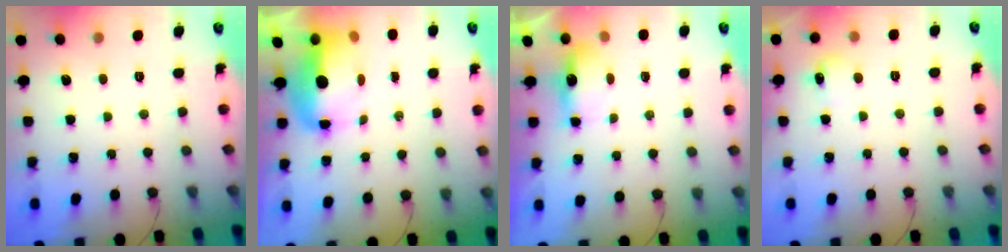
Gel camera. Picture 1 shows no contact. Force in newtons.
{"total": 7.9, "press": 7.7, "slide": 1.8}
{"total": 5.2, "press": 5.0, "slide": 1.3}
{"total": 5.3, "press": 5.1, "slide": 1.3}